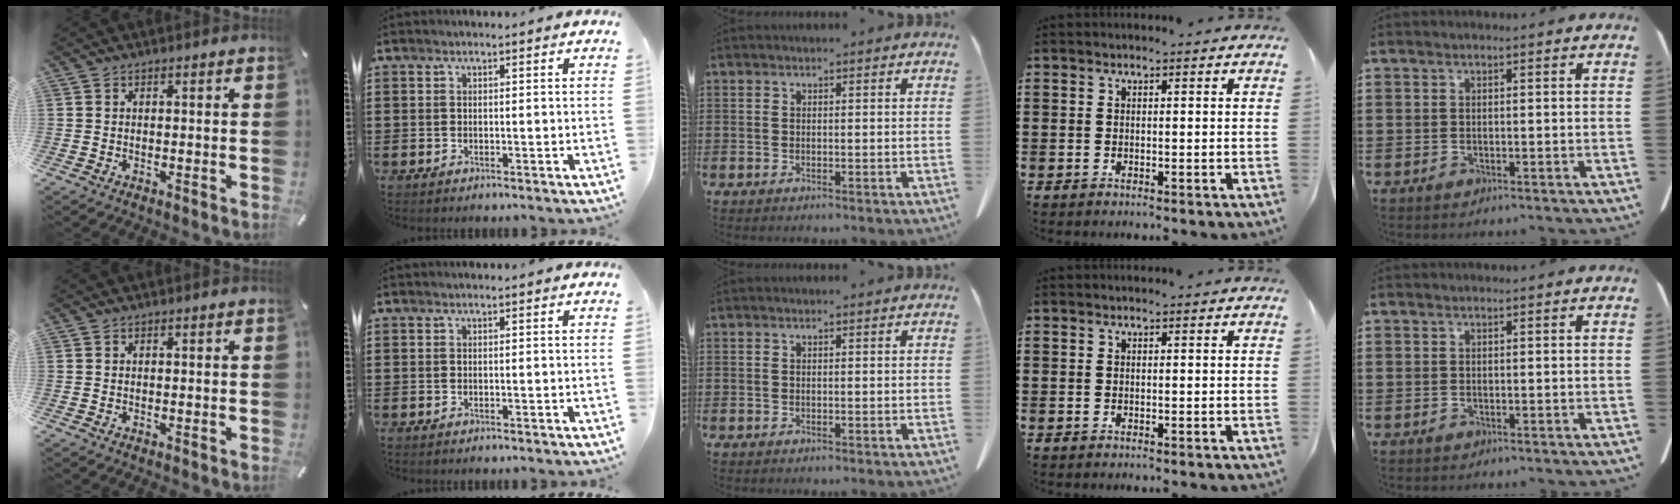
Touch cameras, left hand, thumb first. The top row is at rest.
{}